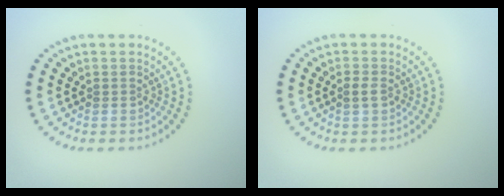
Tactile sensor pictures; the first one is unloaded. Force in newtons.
{"total": 1.0, "press": 1.0, "slide": 0.1}